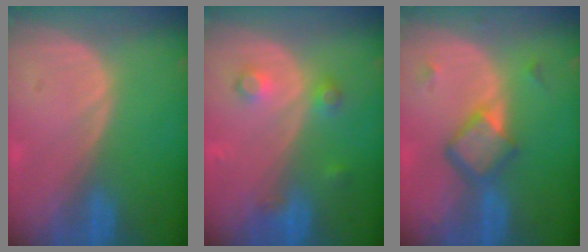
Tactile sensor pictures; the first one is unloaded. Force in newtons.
{"total": 3.7, "press": 3.5, "slide": 1.4}
{"total": 5.9, "press": 5.1, "slide": 2.9}